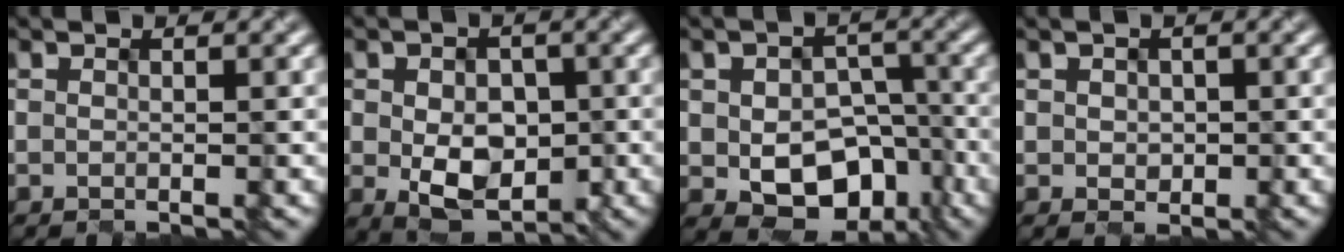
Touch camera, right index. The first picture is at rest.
{"total": 5.6, "force": [-1.1, 3.8, 4.0], "torque": [-0.070, -0.008, -0.012]}
{"total": 8.0, "force": [-2.5, 5.4, 5.3], "torque": [-0.087, -0.012, -0.025]}
{"total": 1.3, "force": [-0.1, 1.2, 0.3], "torque": [-0.008, 0.001, 0.006]}